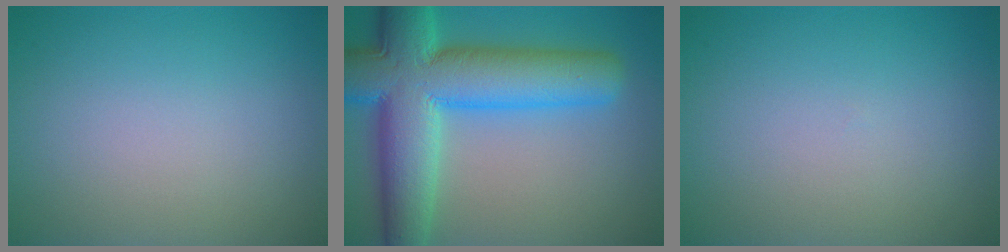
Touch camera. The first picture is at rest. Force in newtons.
{"total": 12.5, "press": 12.5, "slide": 0.5}
{"total": 0.0}